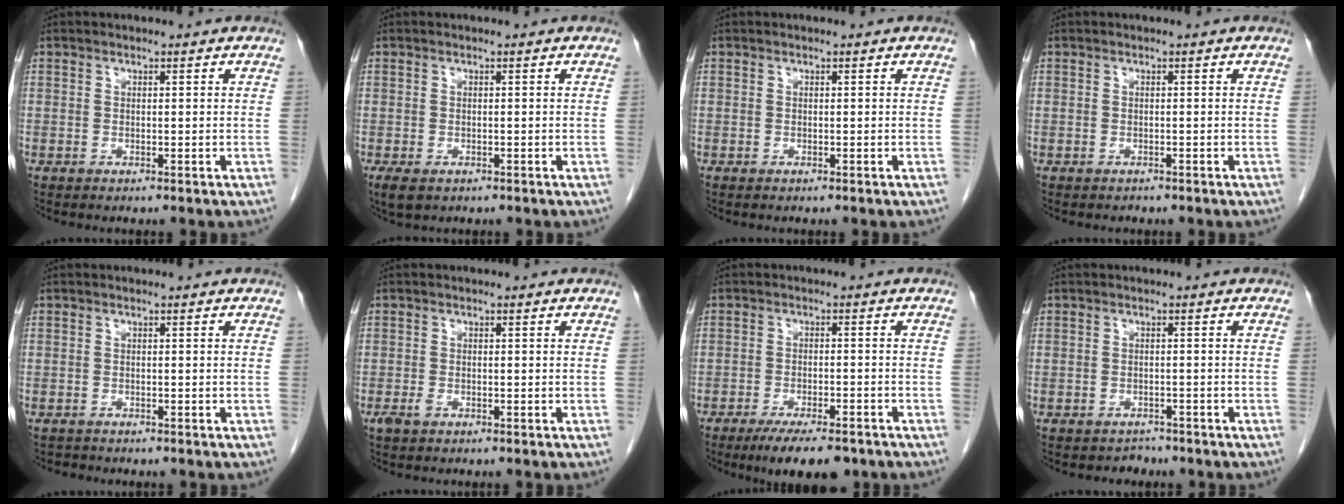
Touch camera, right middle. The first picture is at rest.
{"total": 2.9, "force": [-1.7, 1.7, 1.7], "torque": [-0.034, -0.007, -0.021]}
{"total": 0.0}
{"total": 0.9, "force": [-0.7, 0.5, -0.1], "torque": [-0.009, 0.001, -0.012]}
{"total": 0.8, "force": [-0.7, 0.4, -0.2], "torque": [-0.004, -0.001, -0.013]}
{"total": 1.1, "force": [-0.6, 0.6, 0.7], "torque": [-0.018, -0.001, -0.009]}
{"total": 8.8, "force": [-6.6, 2.4, 5.3], "torque": [-0.075, -0.011, -0.097]}
{"total": 1.8, "force": [-1.4, 1.0, -0.4], "torque": [0.001, 0.002, -0.022]}